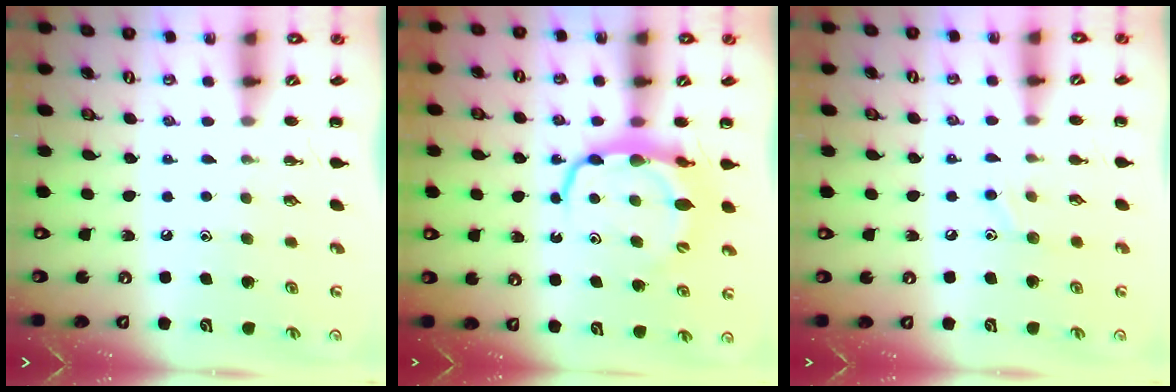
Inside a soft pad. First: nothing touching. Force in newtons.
{"total": 7.4, "press": 7.3, "slide": 0.9}
{"total": 6.1, "press": 5.8, "slide": 1.8}